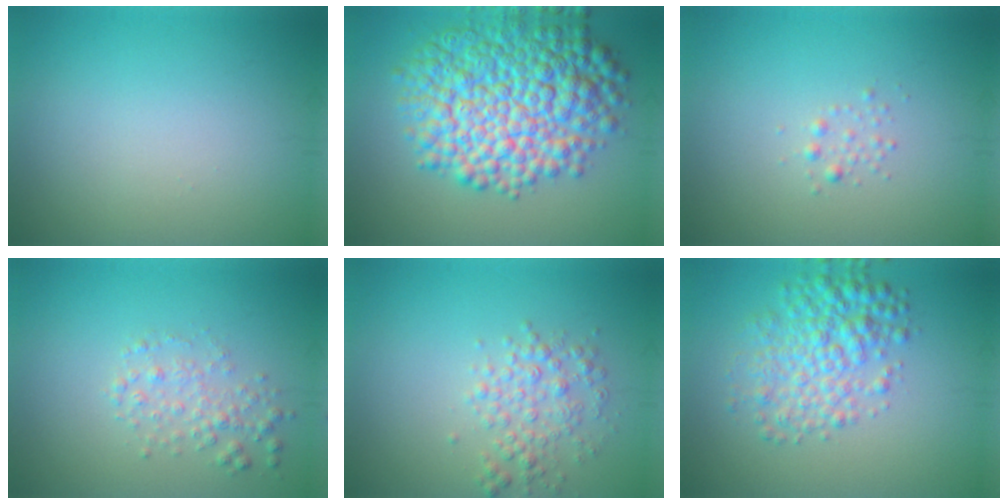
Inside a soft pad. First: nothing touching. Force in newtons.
{"total": 11.3, "press": 11.3, "slide": 0.0}
{"total": 0.8, "press": 0.8, "slide": 0.0}
{"total": 2.1, "press": 2.1, "slide": 0.0}
{"total": 2.8, "press": 2.8, "slide": 0.0}
{"total": 4.9, "press": 4.9, "slide": 0.1}